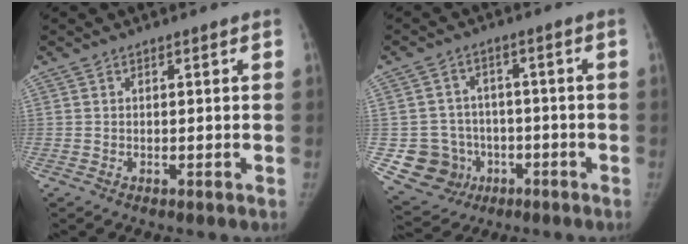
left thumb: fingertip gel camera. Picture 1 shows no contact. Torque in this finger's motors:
{"motor_torque": [-0.20, -0.08, 0.77, -0.01, 0.00]}